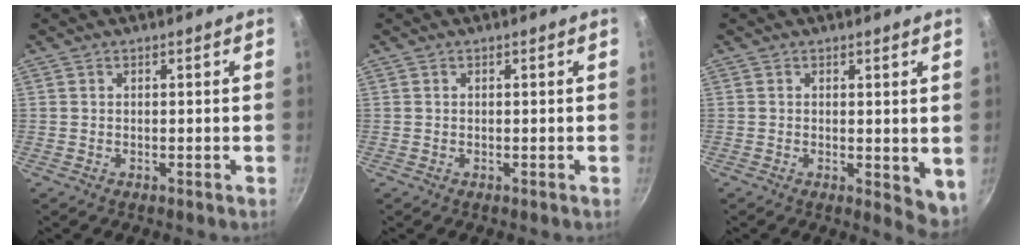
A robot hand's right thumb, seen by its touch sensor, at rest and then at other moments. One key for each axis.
{"total": 0.0}
{"total": 5.1, "fx": 0.4, "fy": 2.7, "fz": 4.3, "tx": -0.052, "ty": -0.011, "tz": 0.007}